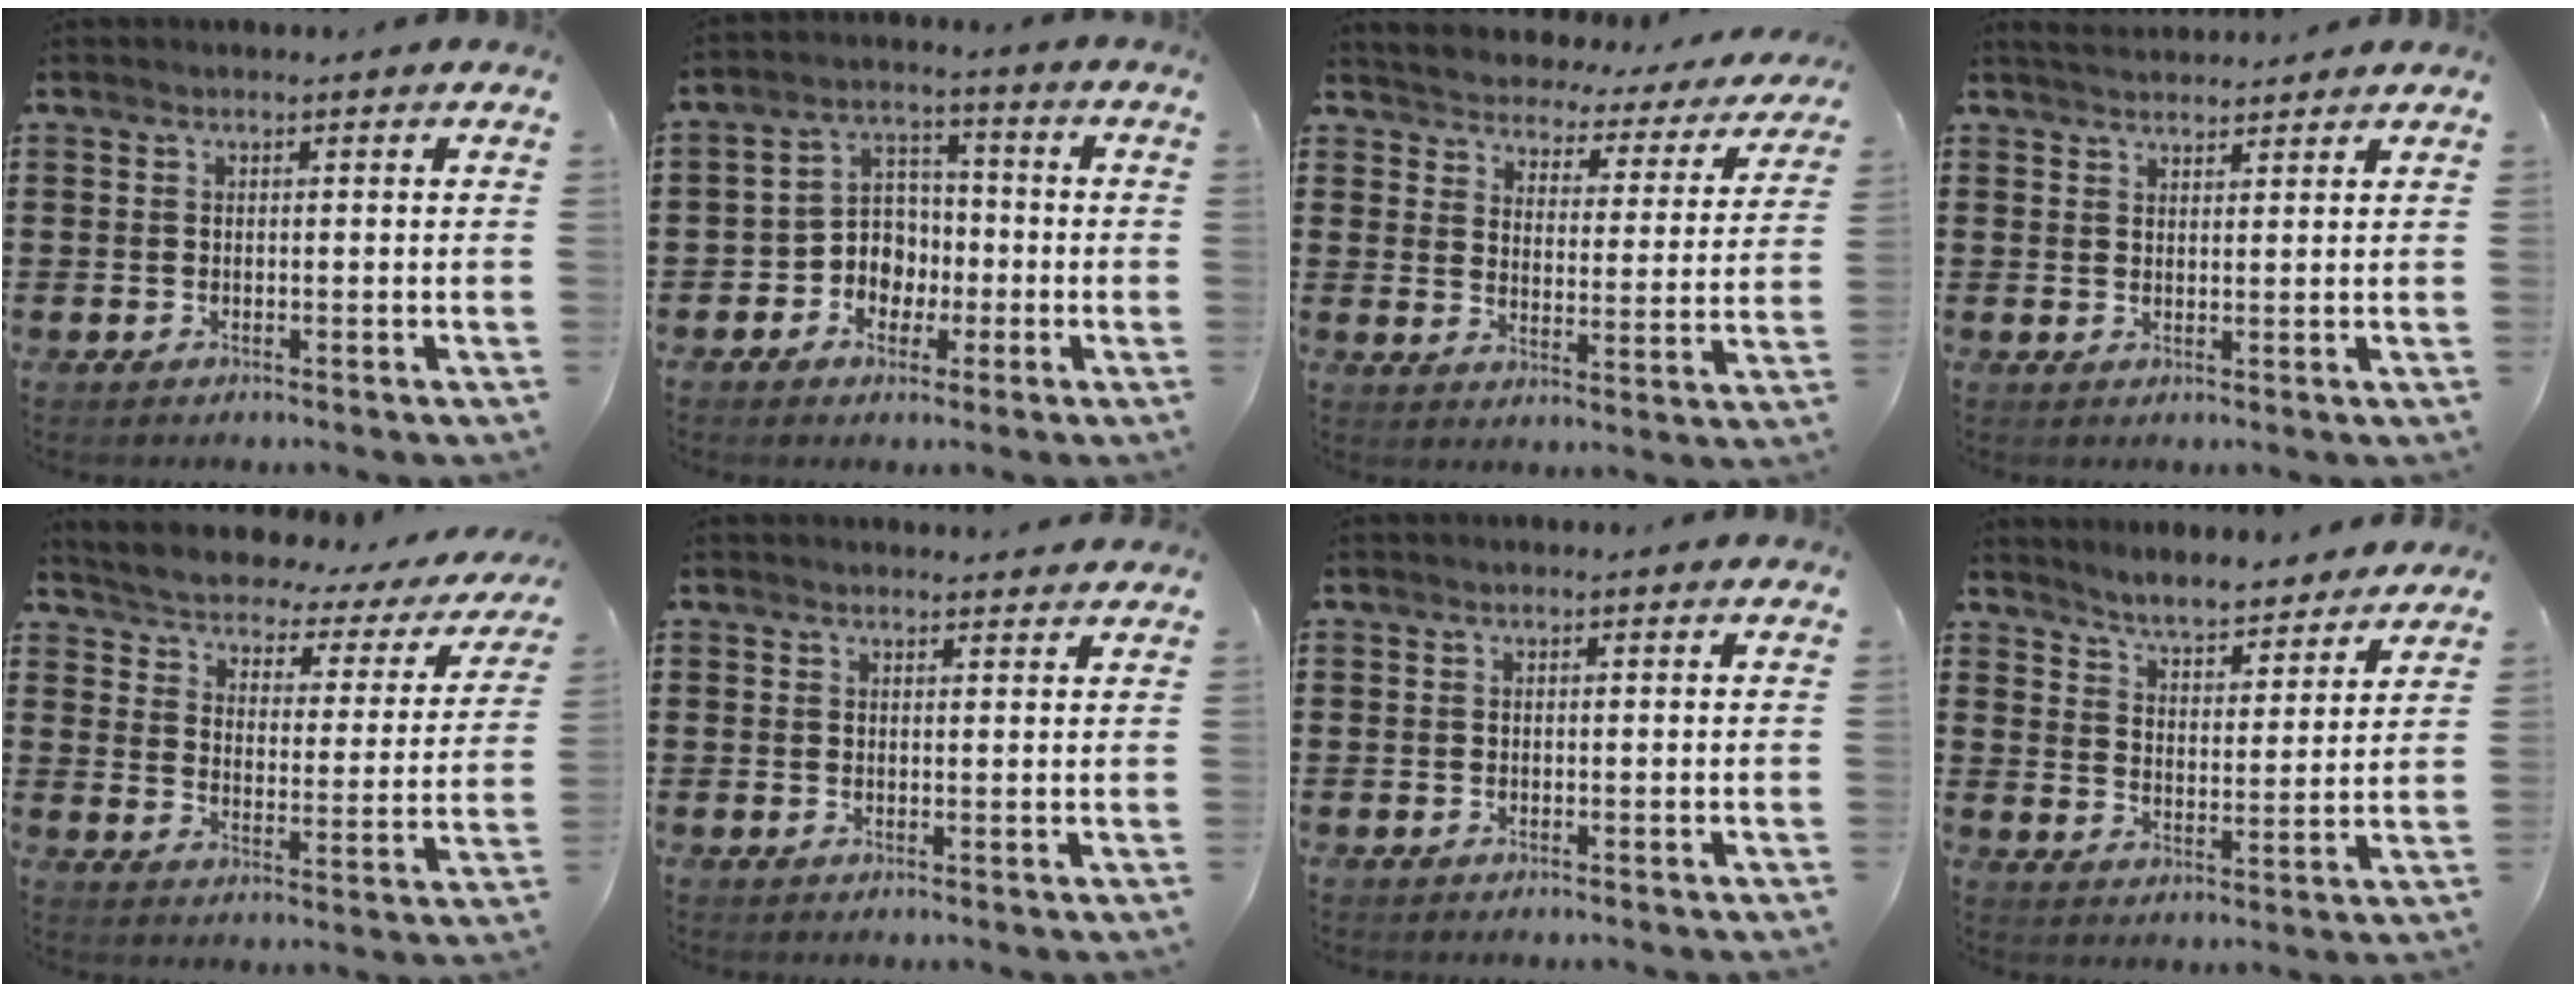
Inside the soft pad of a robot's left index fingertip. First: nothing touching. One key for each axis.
{"total": 5.7, "fx": -1.9, "fy": 5.1, "fz": 1.7, "tx": -0.047, "ty": 0.014, "tz": -0.038}
{"total": 2.8, "fx": 2.7, "fy": 0.3, "fz": -0.4, "tx": -0.015, "ty": -0.032, "tz": 0.037}
{"total": 2.6, "fx": 2.6, "fy": 0.3, "fz": 0.2, "tx": -0.012, "ty": -0.002, "tz": 0.051}
{"total": 2.3, "fx": 2.3, "fy": 0.3, "fz": 0.4, "tx": -0.028, "ty": -0.029, "tz": 0.027}
{"total": 1.6, "fx": 1.6, "fy": 0.1, "fz": 0.2, "tx": -0.008, "ty": 0.000, "tz": 0.031}
{"total": 0.0}
{"total": 4.8, "fx": 4.7, "fy": 0.0, "fz": 0.7, "tx": -0.038, "ty": -0.036, "tz": 0.078}